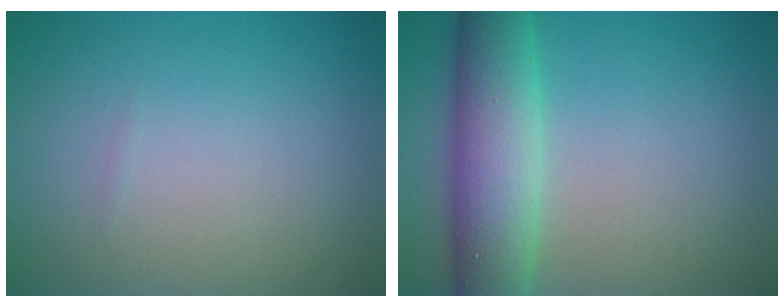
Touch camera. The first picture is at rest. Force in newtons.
{"total": 7.3, "press": 7.3, "slide": 0.4}